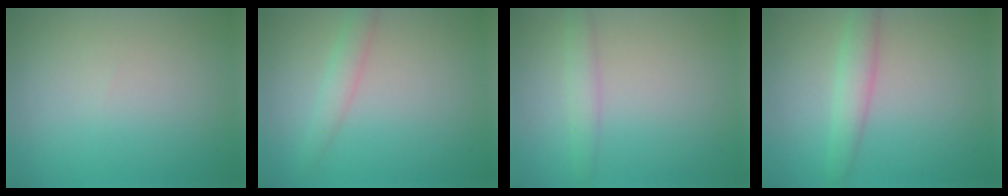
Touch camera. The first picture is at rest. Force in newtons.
{"total": 1.9, "press": 1.9, "slide": 0.0}
{"total": 1.9, "press": 1.9, "slide": 0.1}
{"total": 2.7, "press": 2.7, "slide": 0.1}